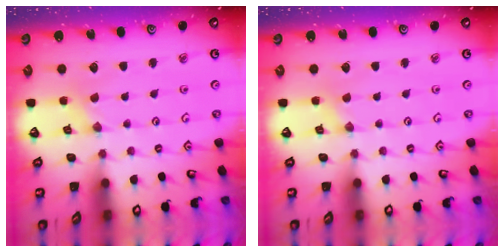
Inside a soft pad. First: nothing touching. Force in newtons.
{"total": 0.6, "press": 0.6, "slide": 0.1}